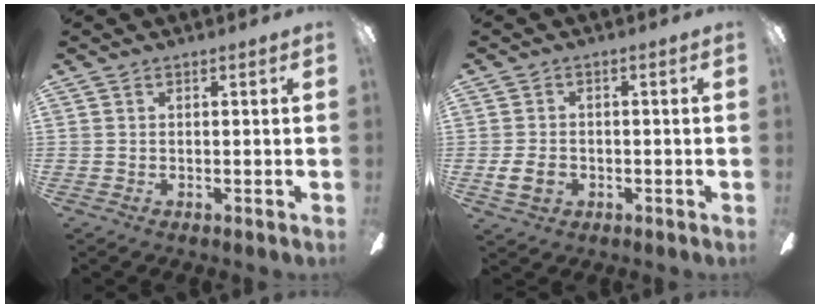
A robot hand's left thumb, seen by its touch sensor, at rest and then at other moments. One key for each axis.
{"total": 5.3, "fx": -1.4, "fy": 4.0, "fz": 3.2, "tx": -0.057, "ty": 0.004, "tz": -0.024}